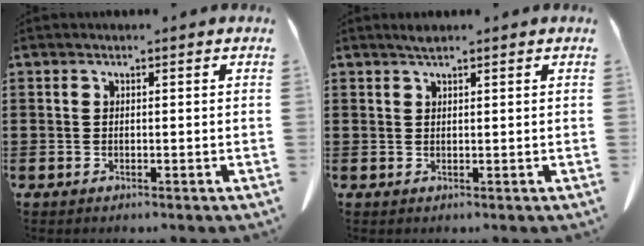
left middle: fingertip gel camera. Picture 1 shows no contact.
{"total": 1.2, "force": [1.0, 0.1, 0.6], "torque": [-0.014, 0.000, 0.019]}